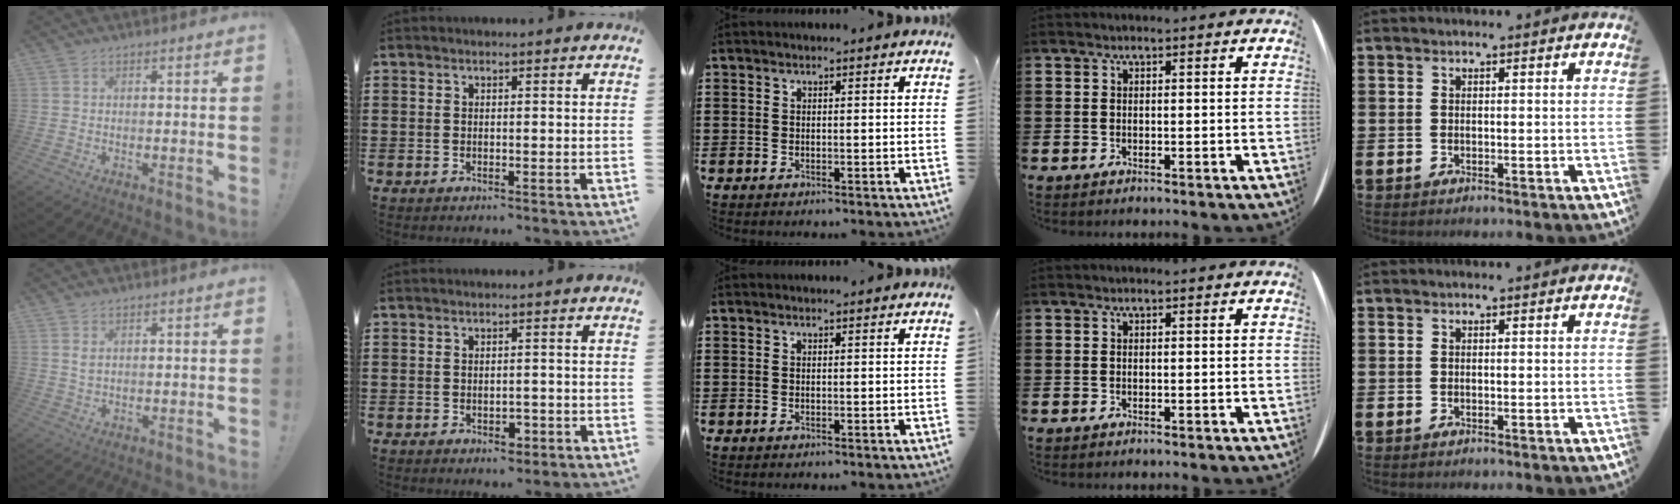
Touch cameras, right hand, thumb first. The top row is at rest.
{"thumb": {"total": 2.0, "force": [1.2, 1.1, 1.1], "torque": [-0.015, -0.004, 0.021]}, "index": {"total": 2.2, "force": [-0.7, 1.3, 1.6], "torque": [-0.031, 0.001, -0.013]}}